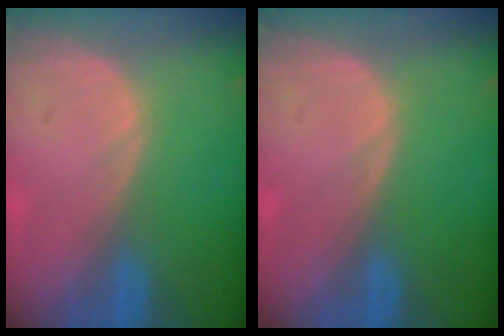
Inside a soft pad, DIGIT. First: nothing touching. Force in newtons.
{"total": 0.0}